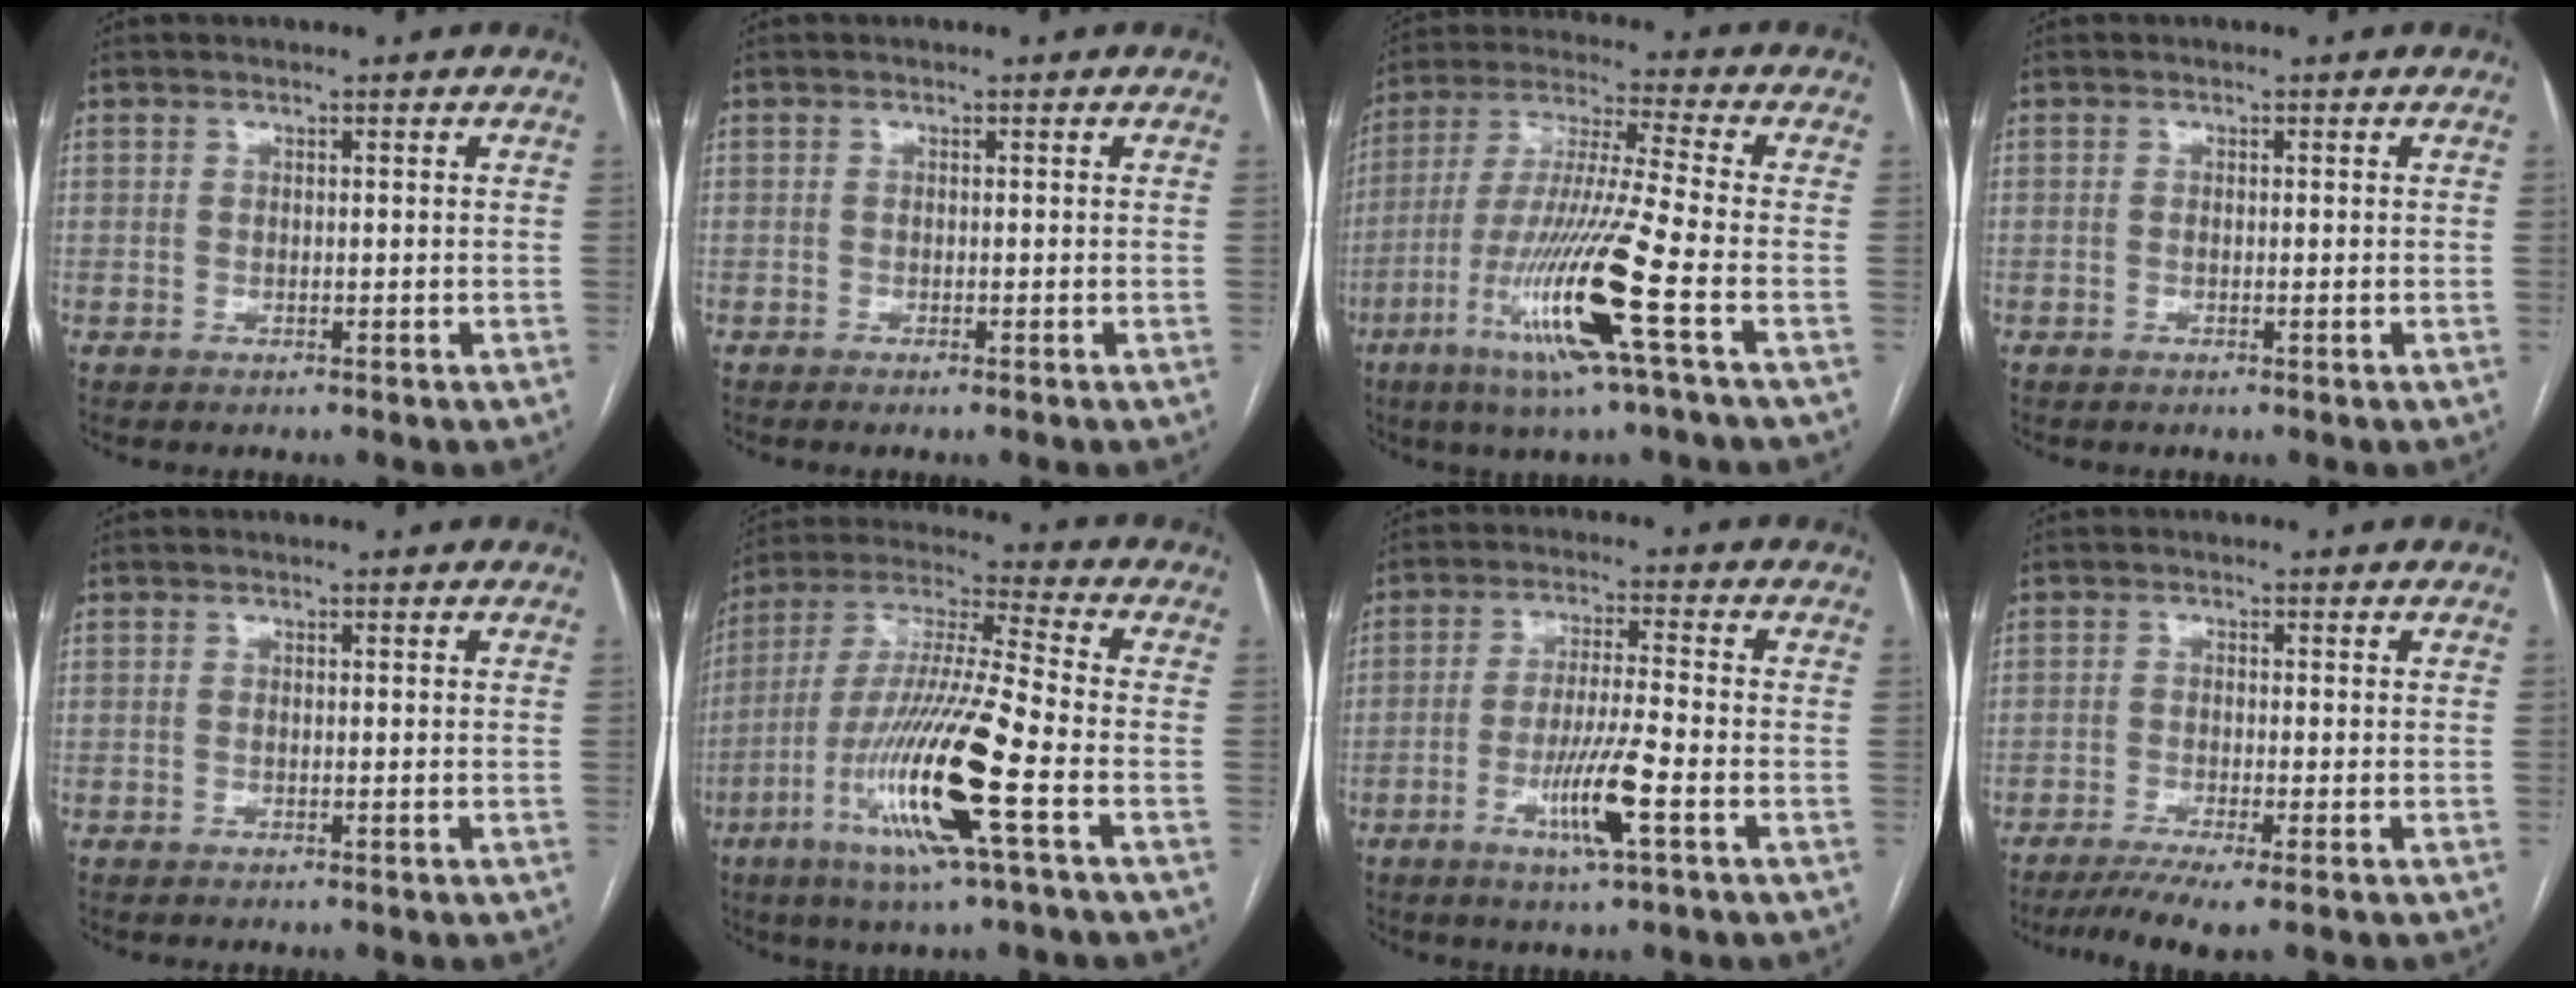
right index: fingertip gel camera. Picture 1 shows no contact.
{"total": 0.7, "force": [-0.5, -0.1, 0.5], "torque": [-0.009, 0.000, -0.009]}
{"total": 16.3, "force": [-6.5, -1.3, 14.9], "torque": [-0.306, -0.023, -0.124]}
{"total": 0.5, "force": [-0.2, -0.1, 0.5], "torque": [-0.012, 0.001, -0.003]}
{"total": 0.0}
{"total": 17.7, "force": [-6.6, 0.0, 16.4], "torque": [-0.336, -0.020, -0.128]}
{"total": 8.4, "force": [-3.4, -0.3, 7.7], "torque": [-0.147, -0.011, -0.062]}
{"total": 6.1, "force": [-4.2, 0.0, 4.4], "torque": [-0.071, -0.010, -0.070]}